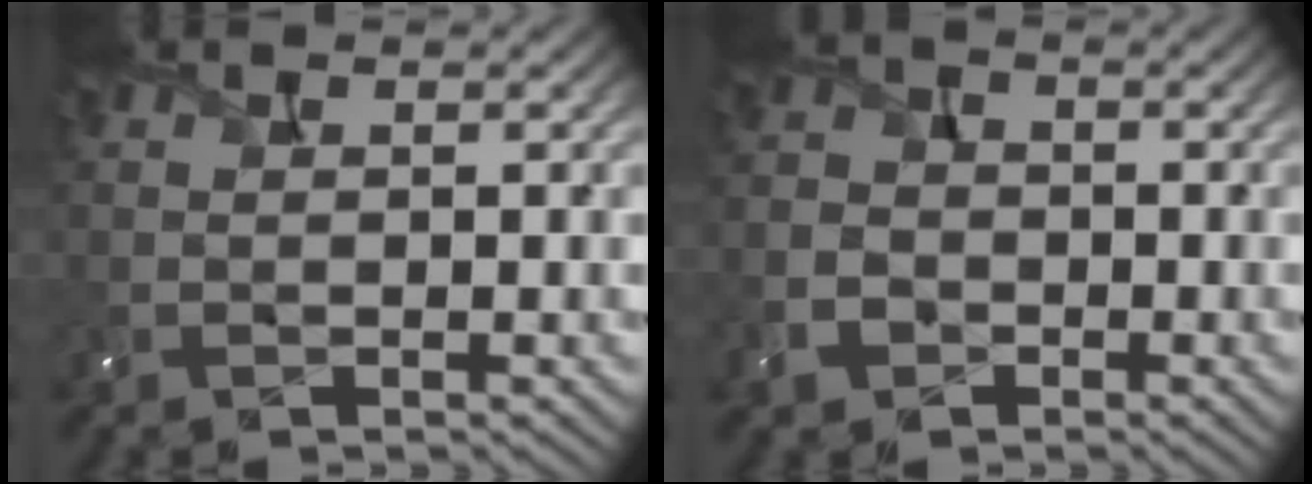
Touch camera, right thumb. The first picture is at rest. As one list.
[{"total": 3.9, "force": [-2.0, 2.9, 1.5], "torque": [-0.046, -0.006, -0.048]}]